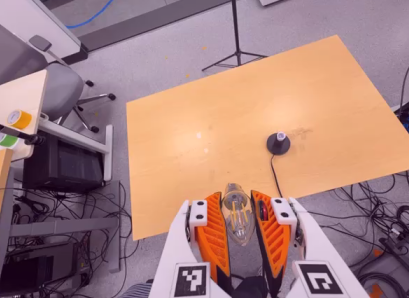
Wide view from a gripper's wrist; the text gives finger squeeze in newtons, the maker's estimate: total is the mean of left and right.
{"total": 20.7, "left": 23.1, "right": 18.3}